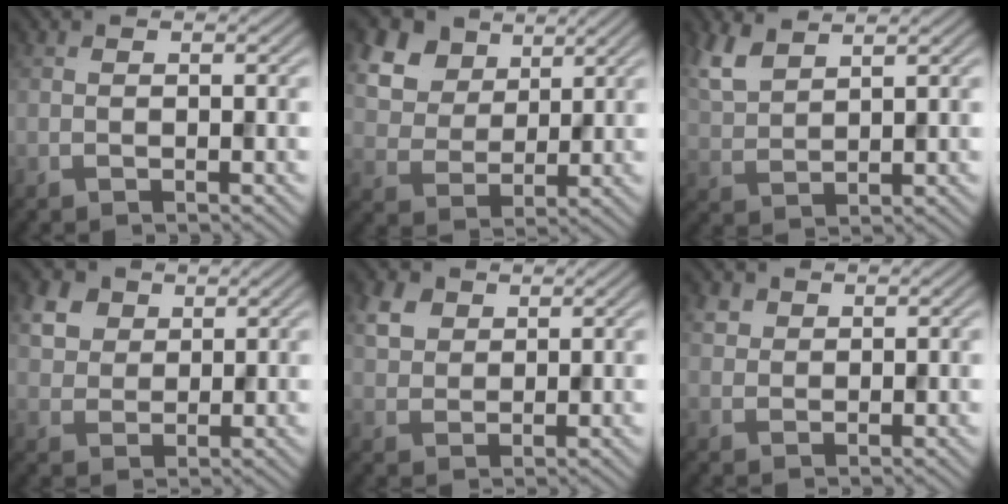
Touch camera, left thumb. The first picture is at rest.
{"total": 11.3, "force": [6.1, 7.8, 5.5], "torque": [-0.185, 0.013, 0.132]}
{"total": 5.1, "force": [3.6, 2.0, 3.1], "torque": [-0.087, 0.006, 0.080]}
{"total": 5.0, "force": [2.4, 3.7, 2.3], "torque": [-0.069, 0.006, 0.048]}
{"total": 4.1, "force": [2.0, 2.9, 1.9], "torque": [-0.052, 0.004, 0.043]}
{"total": 1.9, "force": [1.1, 1.5, 0.5], "torque": [-0.016, 0.002, 0.023]}